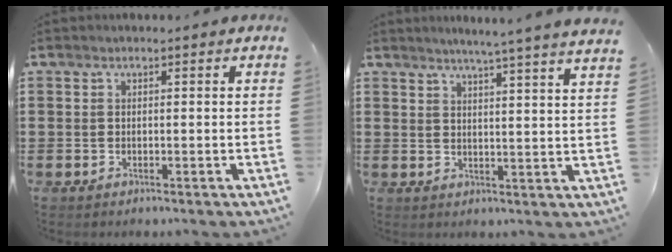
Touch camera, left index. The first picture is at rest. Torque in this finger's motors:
{"motor_torque": [0.65, -0.64, 0.07, 0.10]}